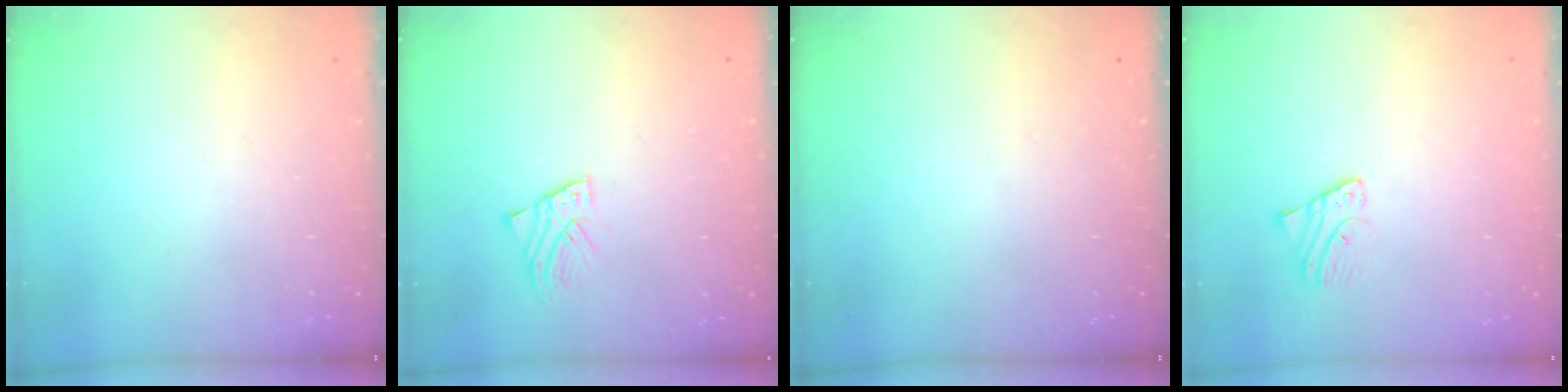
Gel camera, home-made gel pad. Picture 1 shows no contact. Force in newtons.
{"total": 2.3, "press": 2.3, "slide": 0.1}
{"total": 0.0}
{"total": 1.9, "press": 1.9, "slide": 0.2}